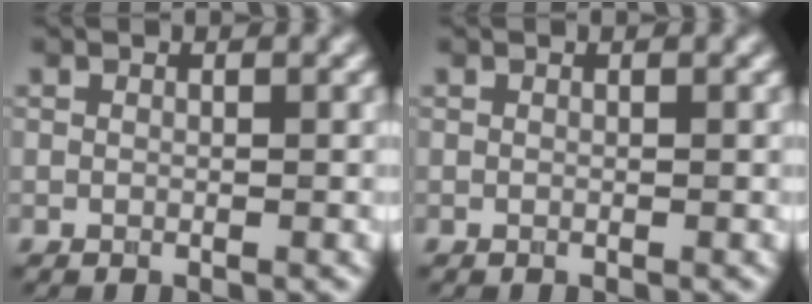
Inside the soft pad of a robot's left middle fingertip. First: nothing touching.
{"total": 0.0}